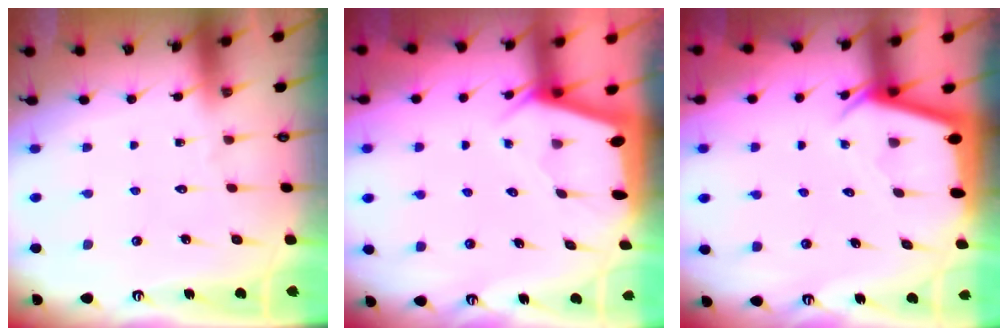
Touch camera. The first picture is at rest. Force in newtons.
{"total": 2.2, "press": 2.2, "slide": 0.3}
{"total": 2.6, "press": 2.6, "slide": 0.3}